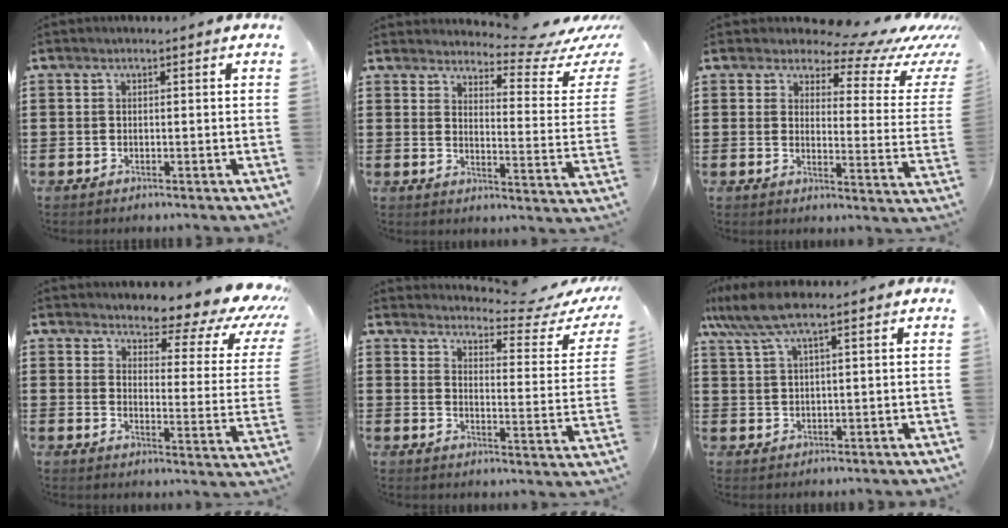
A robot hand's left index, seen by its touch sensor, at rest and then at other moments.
{"total": 6.2, "force": [5.6, 0.6, 2.6], "torque": [-0.046, -0.046, 0.089]}
{"total": 7.0, "force": [5.4, 2.4, 3.7], "torque": [-0.066, -0.039, 0.088]}
{"total": 5.9, "force": [5.0, 1.6, 2.7], "torque": [-0.048, -0.048, 0.080]}
{"total": 5.0, "force": [4.6, 0.1, 1.9], "torque": [-0.038, -0.040, 0.071]}
{"total": 5.7, "force": [3.7, 0.6, 4.3], "torque": [-0.108, -0.006, 0.061]}